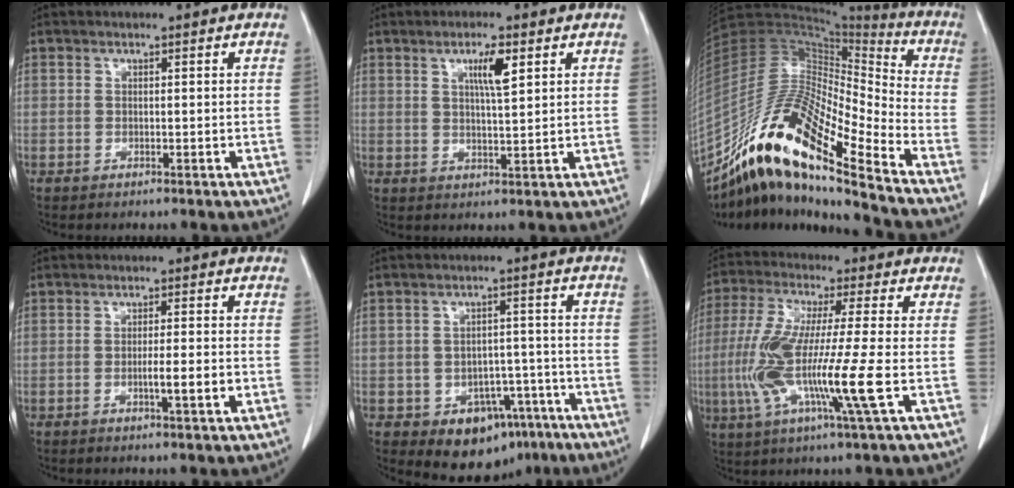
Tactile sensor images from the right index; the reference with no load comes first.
{"total": 4.6, "force": [2.1, 0.4, 4.1], "torque": [-0.070, -0.001, 0.036]}
{"total": 22.0, "force": [-15.7, 2.1, 15.4], "torque": [-0.314, -0.006, -0.290]}
{"total": 4.0, "force": [-1.2, 0.1, 3.9], "torque": [-0.062, -0.004, -0.017]}
{"total": 9.9, "force": [-5.8, 6.9, 4.2], "torque": [-0.035, 0.027, -0.071]}
{"total": 14.4, "force": [-3.0, -0.2, 14.1], "torque": [-0.295, -0.024, -0.067]}